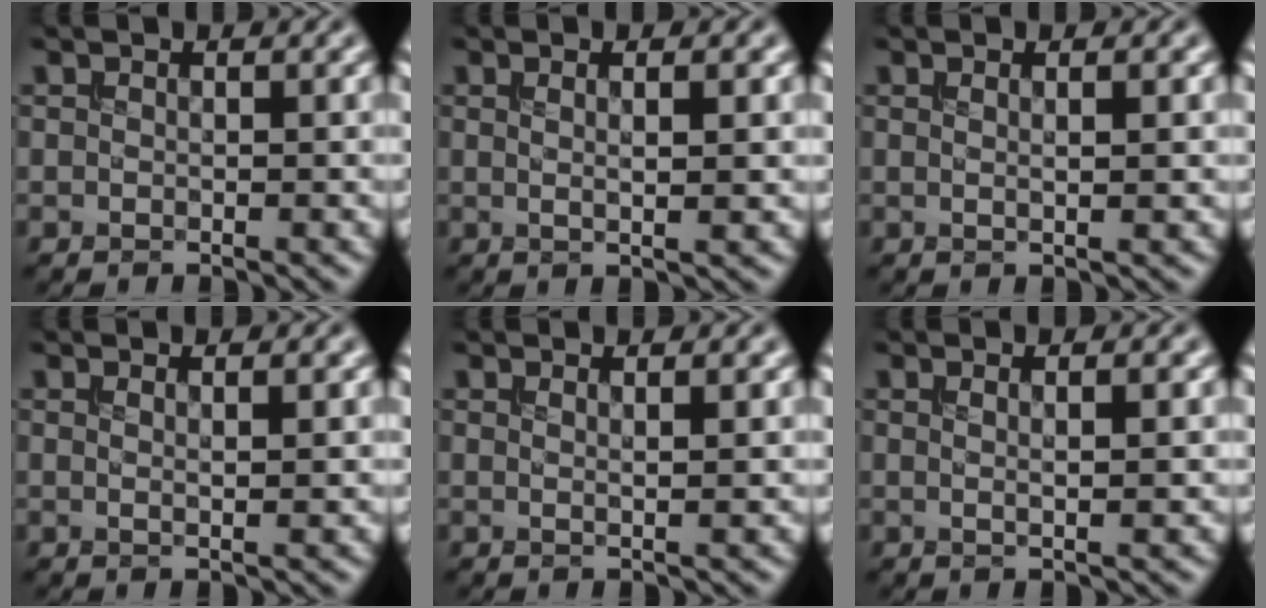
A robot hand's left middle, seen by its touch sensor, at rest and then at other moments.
{"total": 3.3, "force": [1.0, 1.0, 3.0], "torque": [-0.032, 0.001, -0.002]}
{"total": 2.3, "force": [0.7, 0.8, 2.0], "torque": [-0.018, 0.003, -0.007]}
{"total": 2.0, "force": [0.9, 0.6, 1.7], "torque": [-0.019, 0.004, 0.002]}
{"total": 2.1, "force": [1.0, 0.7, 1.6], "torque": [-0.016, 0.006, 0.000]}
{"total": 2.9, "force": [0.9, 1.0, 2.6], "torque": [-0.024, 0.002, -0.004]}